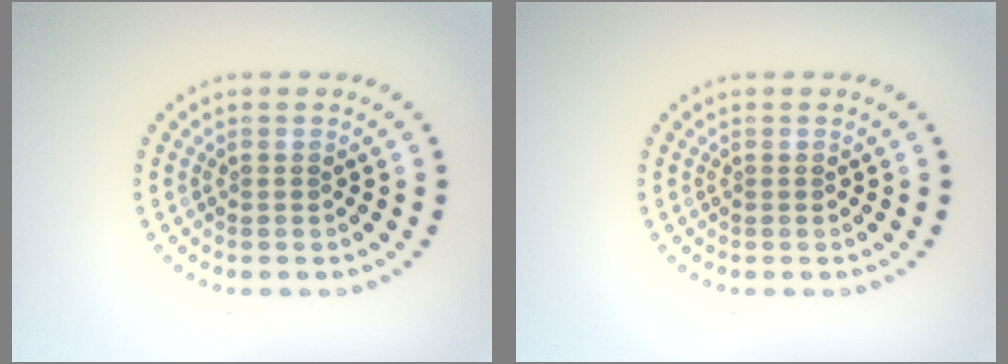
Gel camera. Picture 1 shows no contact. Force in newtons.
{"total": 0.0}